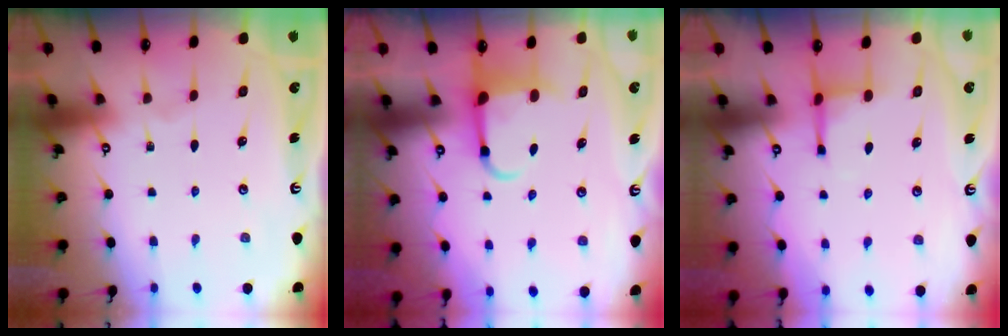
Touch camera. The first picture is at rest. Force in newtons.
{"total": 6.5, "press": 6.4, "slide": 1.2}
{"total": 3.7, "press": 3.6, "slide": 0.6}